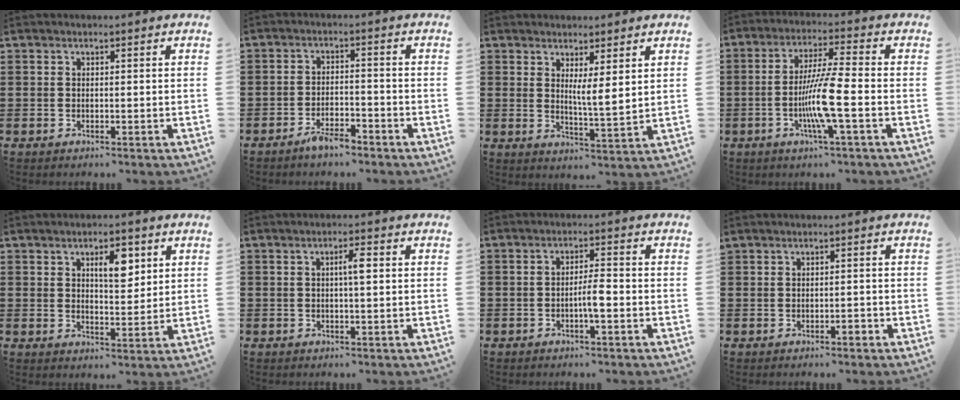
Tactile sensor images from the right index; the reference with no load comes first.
{"total": 3.5, "force": [-2.9, 0.9, 1.7], "torque": [-0.034, 0.009, -0.057]}
{"total": 3.9, "force": [2.2, 0.1, 3.2], "torque": [-0.053, -0.015, 0.033]}
{"total": 8.9, "force": [-2.5, 0.2, 8.5], "torque": [-0.170, -0.016, -0.054]}
{"total": 5.5, "force": [2.5, 2.2, 4.4], "torque": [-0.070, 0.002, 0.035]}
{"total": 2.6, "force": [0.4, 0.4, 2.5], "torque": [-0.049, 0.002, 0.003]}
{"total": 3.4, "force": [-1.1, 0.5, 3.2], "torque": [-0.056, 0.001, -0.020]}
{"total": 1.0, "force": [-0.6, 0.4, 0.7], "torque": [-0.015, 0.000, -0.012]}